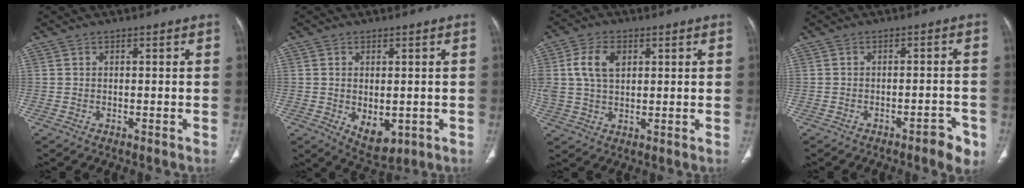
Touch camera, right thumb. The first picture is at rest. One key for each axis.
{"total": 6.0, "fx": -1.0, "fy": 3.6, "fz": 4.8, "tx": -0.060, "ty": -0.009, "tz": 0.001}
{"total": 7.8, "fx": 2.3, "fy": 5.1, "fz": 5.5, "tx": -0.103, "ty": 0.001, "tz": 0.045}
{"total": 4.5, "fx": -2.8, "fy": 1.5, "fz": 3.2, "tx": -0.031, "ty": 0.019, "tz": -0.032}